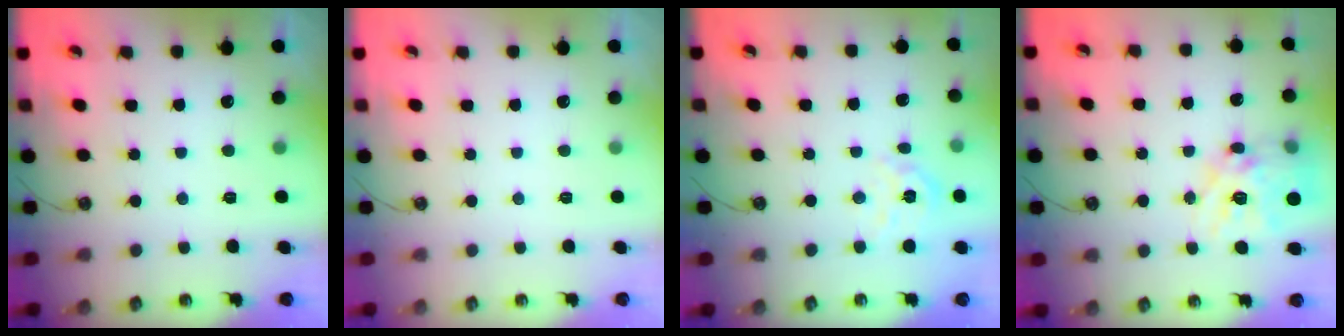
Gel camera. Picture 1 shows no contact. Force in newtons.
{"total": 0.0}
{"total": 7.0, "press": 6.9, "slide": 0.6}
{"total": 16.8, "press": 16.8, "slide": 1.3}